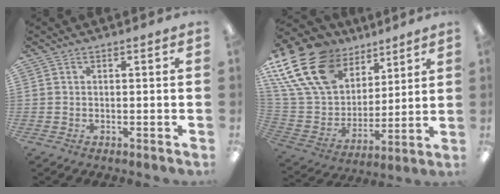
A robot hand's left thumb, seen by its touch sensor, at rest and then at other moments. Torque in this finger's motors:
{"motor_torque": [0.87, 0.87, 1.36, -1.41, 0.59]}